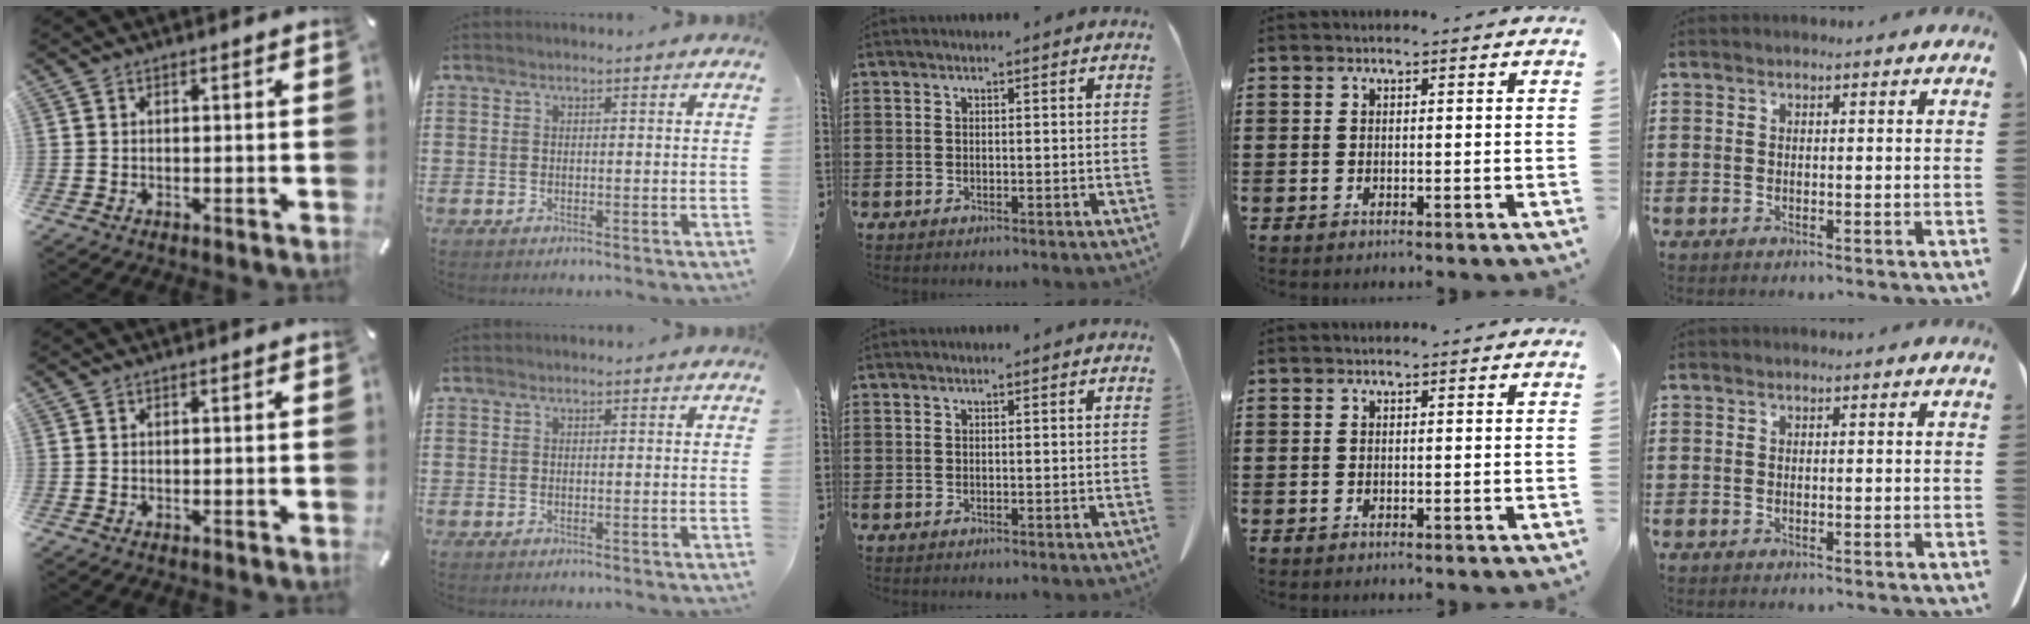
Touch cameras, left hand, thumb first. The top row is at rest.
{}